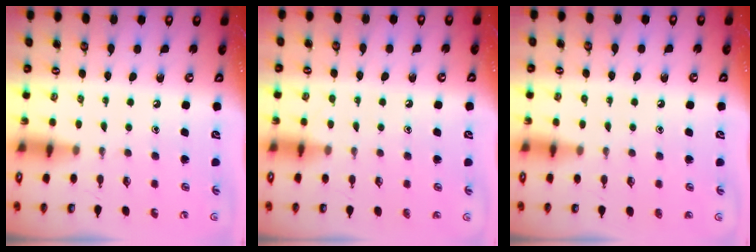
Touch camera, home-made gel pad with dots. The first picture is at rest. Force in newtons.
{"total": 3.0, "press": 3.0, "slide": 0.3}
{"total": 0.8, "press": 0.8, "slide": 0.1}